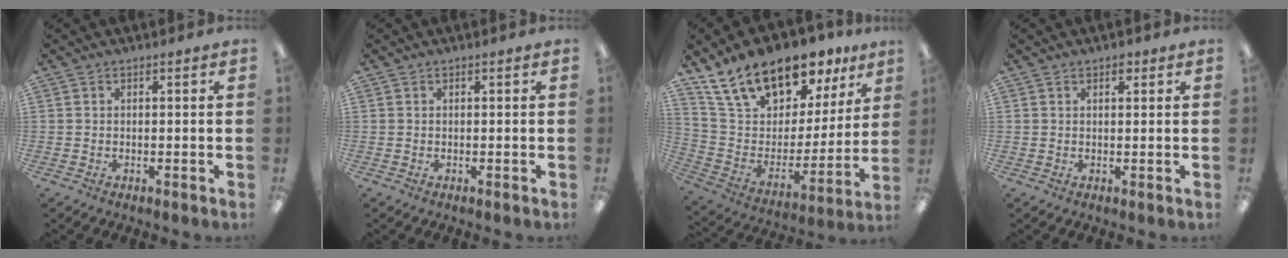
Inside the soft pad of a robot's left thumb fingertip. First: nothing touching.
{"total": 0.0}
{"total": 20.1, "force": [15.5, 9.4, 8.6], "torque": [-0.159, -0.101, 0.280]}
{"total": 1.8, "force": [1.2, 1.0, 0.9], "torque": [-0.004, -0.004, 0.017]}